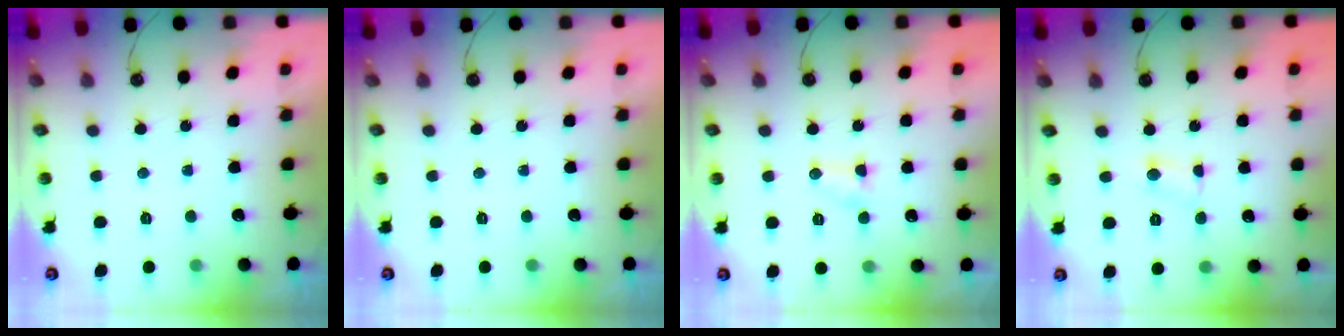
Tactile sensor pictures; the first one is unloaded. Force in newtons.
{"total": 0.0}
{"total": 3.0, "press": 3.0, "slide": 0.4}
{"total": 2.5, "press": 2.4, "slide": 0.8}